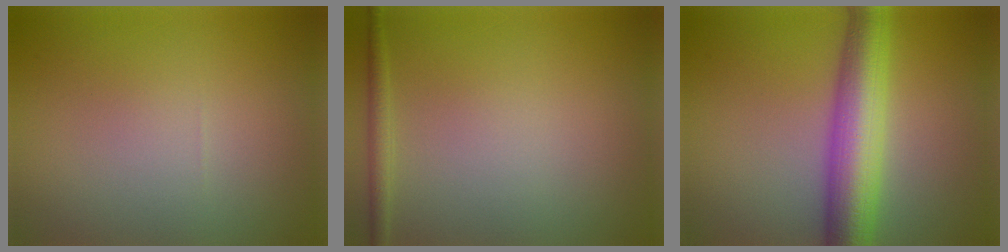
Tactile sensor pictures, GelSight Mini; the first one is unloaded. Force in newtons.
{"total": 1.3, "press": 1.3, "slide": 0.1}
{"total": 7.8, "press": 7.8, "slide": 0.1}